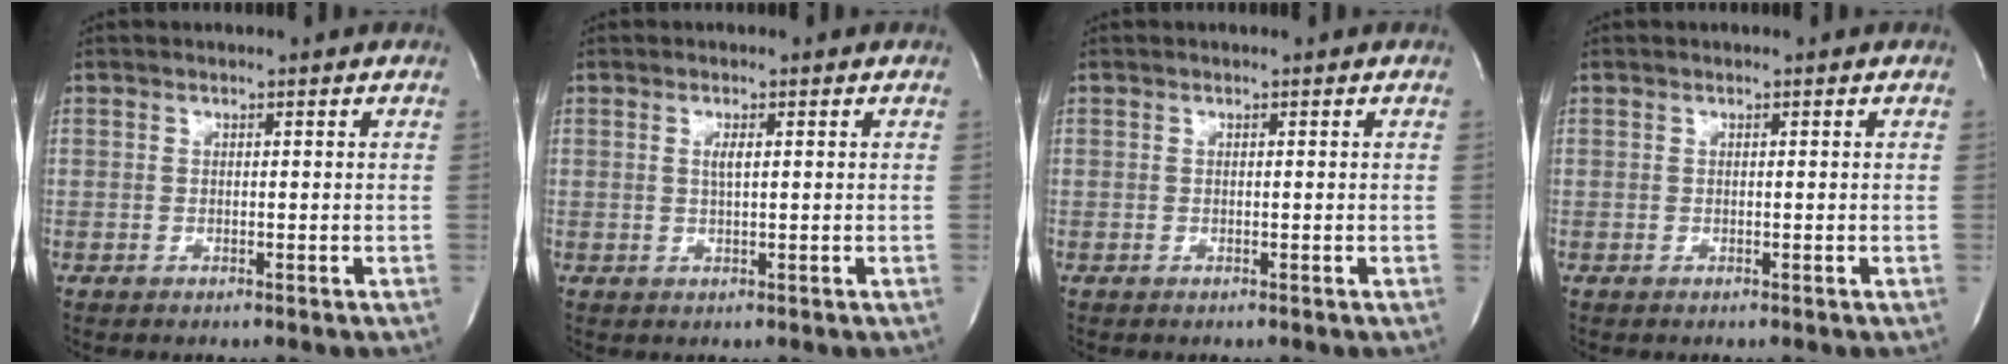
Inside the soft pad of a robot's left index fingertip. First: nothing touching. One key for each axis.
{"total": 1.4, "fx": 0.3, "fy": 0.1, "fz": 1.4, "tx": -0.031, "ty": -0.001, "tz": 0.005}
{"total": 0.0}
{"total": 0.0}